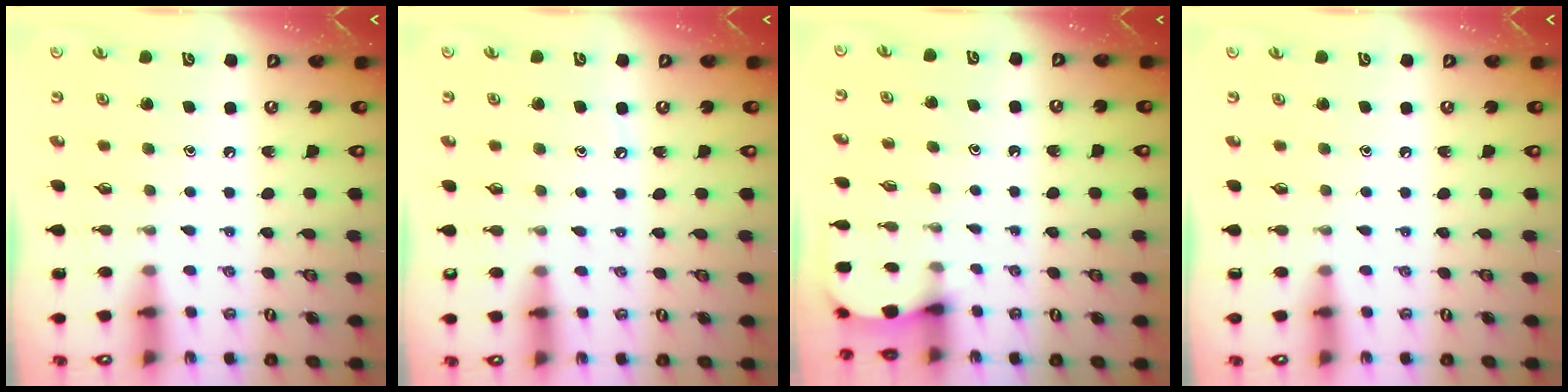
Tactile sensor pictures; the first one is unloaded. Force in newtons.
{"total": 2.7, "press": 2.7, "slide": 0.3}
{"total": 2.7, "press": 2.7, "slide": 0.3}
{"total": 0.0}